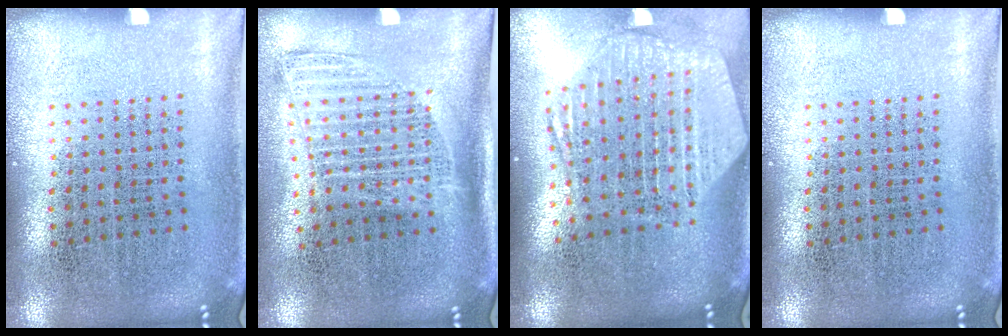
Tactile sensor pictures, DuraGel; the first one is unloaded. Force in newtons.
{"total": 1.3, "press": 1.1, "slide": 0.7}
{"total": 2.6, "press": 2.1, "slide": 1.5}
{"total": 0.0}